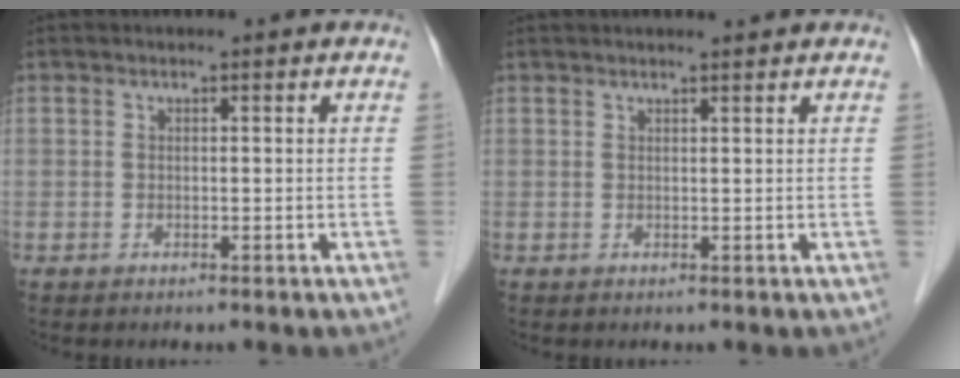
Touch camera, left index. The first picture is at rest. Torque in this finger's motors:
{"motor_torque": [0.81, -0.72, 0.24, 0.05]}